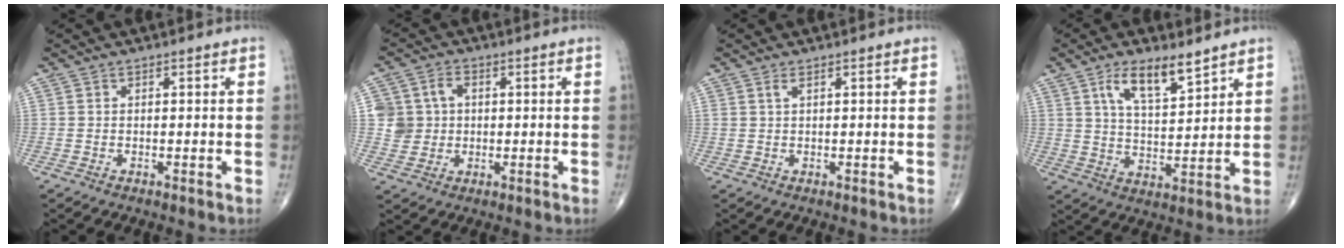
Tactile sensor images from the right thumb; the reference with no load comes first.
{"total": 6.5, "force": [0.8, 6.1, 2.1], "torque": [-0.012, 0.006, 0.014]}
{"total": 1.0, "force": [0.6, 0.3, 0.7], "torque": [-0.016, 0.004, 0.015]}
{"total": 9.5, "force": [5.8, 3.4, 6.7], "torque": [-0.106, -0.035, 0.111]}